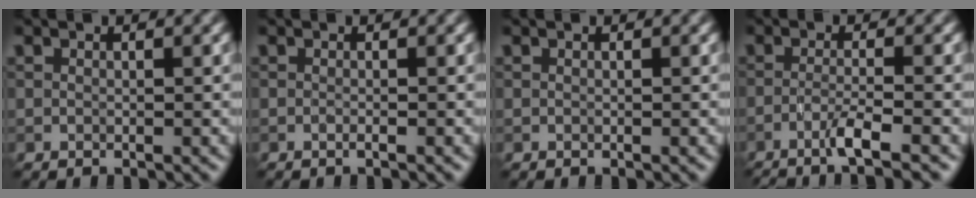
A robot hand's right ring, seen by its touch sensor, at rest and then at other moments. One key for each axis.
{"total": 0.6, "fx": -0.2, "fy": 0.1, "fz": 0.6, "tx": -0.008, "ty": -0.002, "tz": -0.005}
{"total": 0.0}
{"total": 3.2, "fx": -1.8, "fy": 0.3, "fz": 2.6, "tx": -0.043, "ty": 0.003, "tz": -0.047}